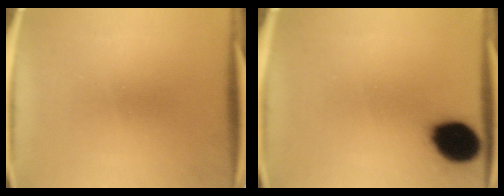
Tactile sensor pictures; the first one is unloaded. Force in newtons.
{"total": 13.0}